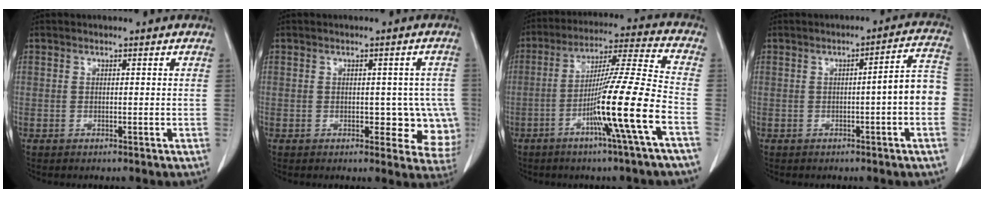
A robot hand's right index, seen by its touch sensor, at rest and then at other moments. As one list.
[{"total": 7.3, "force": [-1.3, 4.1, 5.8], "torque": [-0.039, 0.011, -0.012]}, {"total": 14.1, "force": [-5.4, -2.1, 12.9], "torque": [-0.227, -0.006, -0.101]}, {"total": 7.1, "force": [-1.1, 0.3, 7.0], "torque": [-0.083, 0.023, -0.021]}]